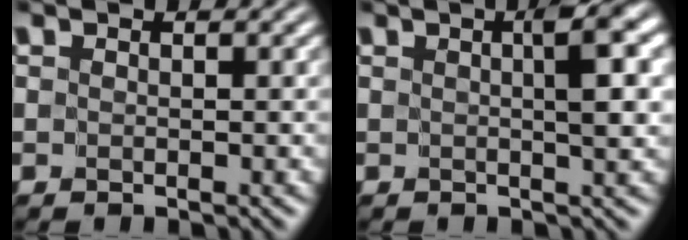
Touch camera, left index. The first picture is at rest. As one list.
[{"total": 3.6, "force": [0.9, 0.4, 3.4], "torque": [-0.044, 0.008, 0.009]}]